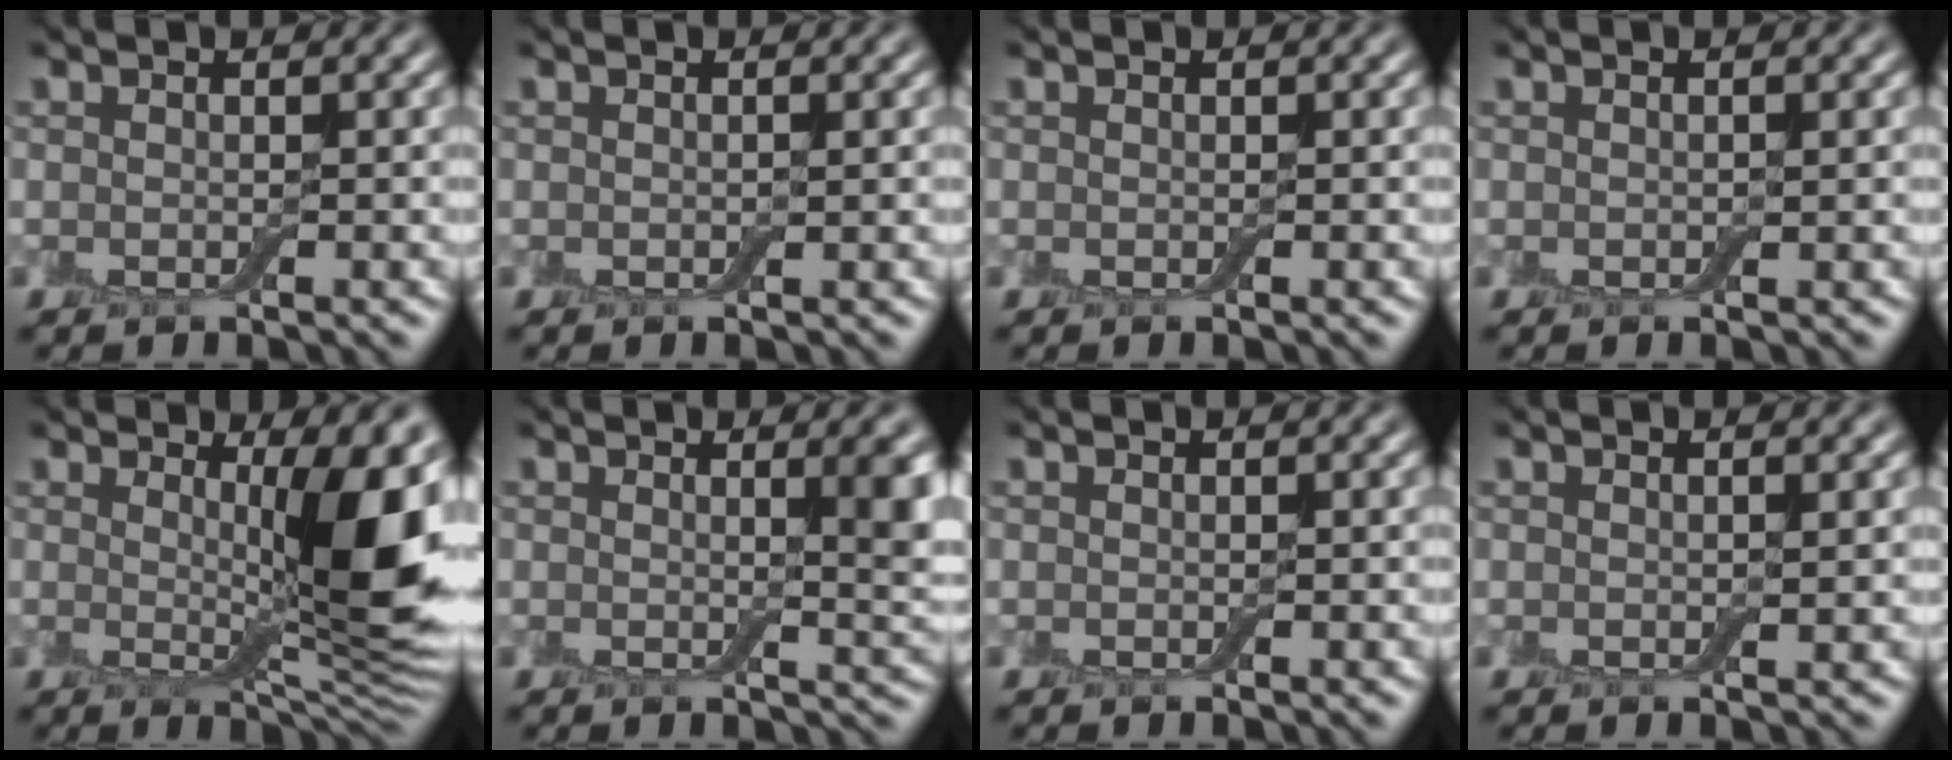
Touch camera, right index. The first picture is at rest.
{"total": 0.0}
{"total": 0.0}
{"total": 0.0}
{"total": 9.5, "force": [2.0, 2.7, 8.9], "torque": [-0.117, -0.011, 0.038]}
{"total": 4.2, "force": [1.2, 1.5, 3.7], "torque": [-0.025, 0.002, 0.015]}
{"total": 0.0}
{"total": 0.8, "force": [0.5, 0.3, 0.5], "torque": [-0.003, 0.003, 0.008]}